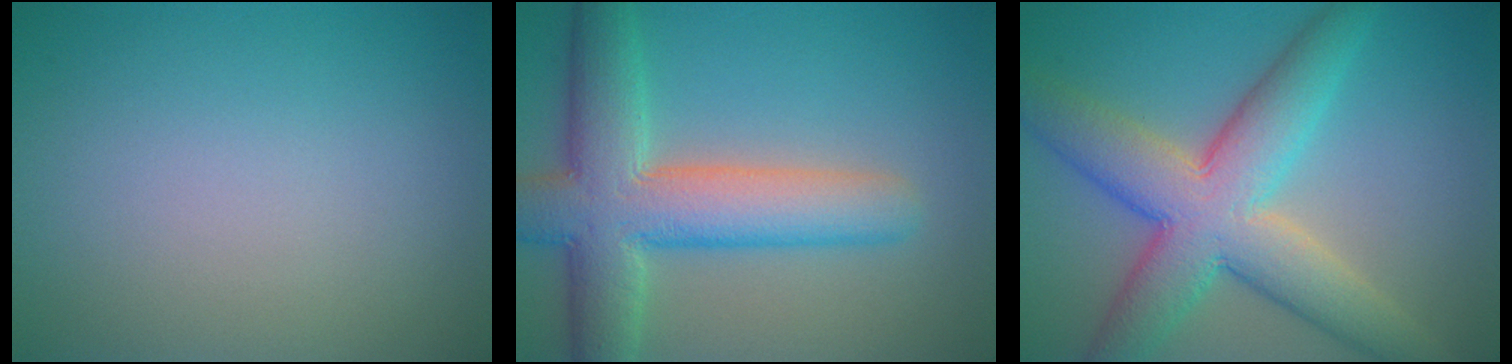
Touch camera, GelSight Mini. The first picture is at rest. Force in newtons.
{"total": 8.9, "press": 8.9, "slide": 0.5}
{"total": 9.2, "press": 9.2, "slide": 0.2}